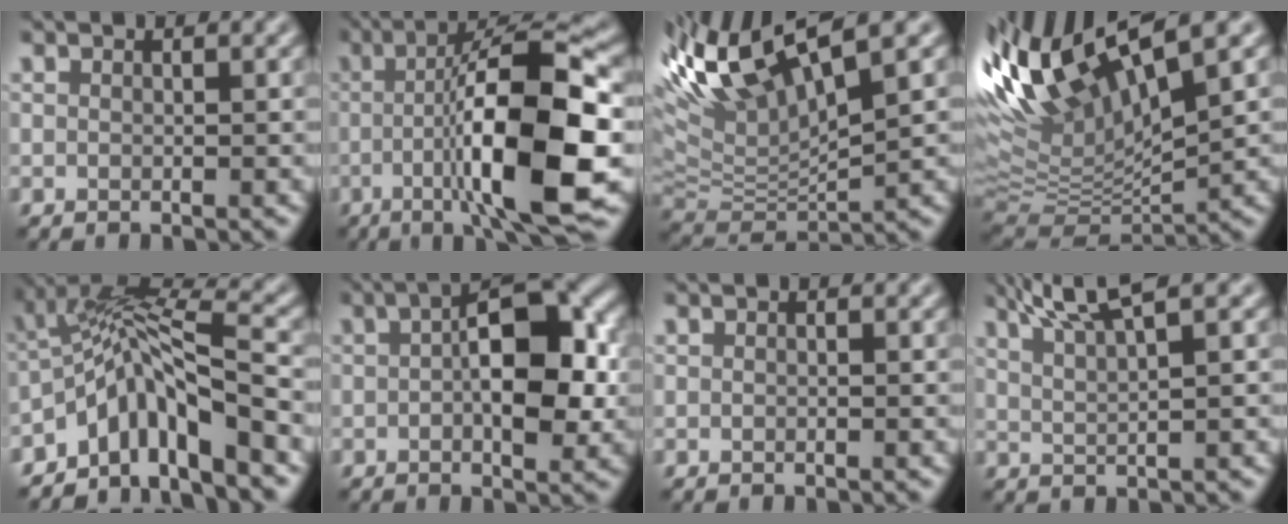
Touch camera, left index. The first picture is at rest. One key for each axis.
{"total": 12.8, "fx": -2.8, "fy": 2.4, "fz": 12.2, "tx": -0.191, "ty": 0.011, "tz": -0.051}
{"total": 9.8, "fx": 5.2, "fy": 3.1, "fz": 7.7, "tx": -0.165, "ty": 0.019, "tz": 0.095}
{"total": 13.2, "fx": 6.0, "fy": 4.0, "fz": 11.1, "tx": -0.225, "ty": 0.019, "tz": 0.110}
{"total": 7.3, "fx": -4.4, "fy": 2.0, "fz": 5.4, "tx": -0.088, "ty": 0.015, "tz": -0.087}
{"total": 9.5, "fx": 0.3, "fy": 4.1, "fz": 8.5, "tx": -0.121, "ty": 0.016, "tz": -0.001}
{"total": 0.0}
{"total": 4.7, "fx": 3.3, "fy": 0.7, "fz": 3.2, "tx": -0.052, "ty": 0.016, "tz": 0.053}